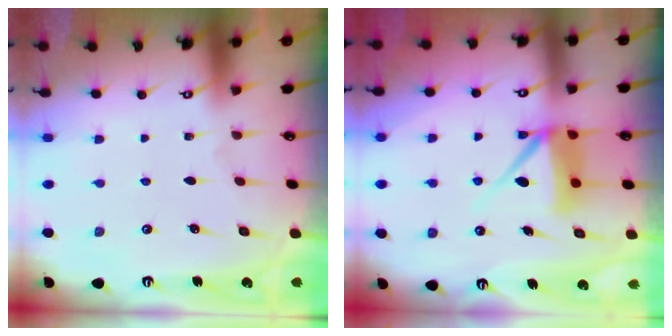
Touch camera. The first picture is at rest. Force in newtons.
{"total": 9.1, "press": 9.1, "slide": 1.0}